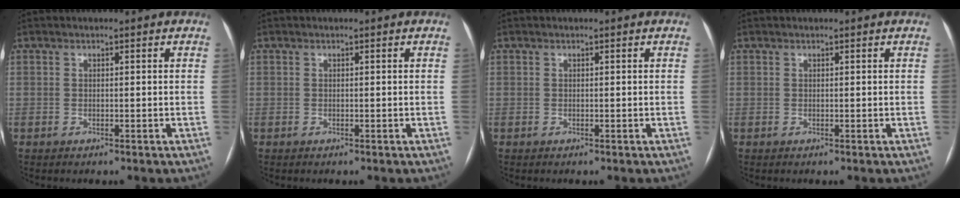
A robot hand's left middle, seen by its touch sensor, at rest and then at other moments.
{"total": 0.0}
{"total": 0.0}
{"total": 0.0}